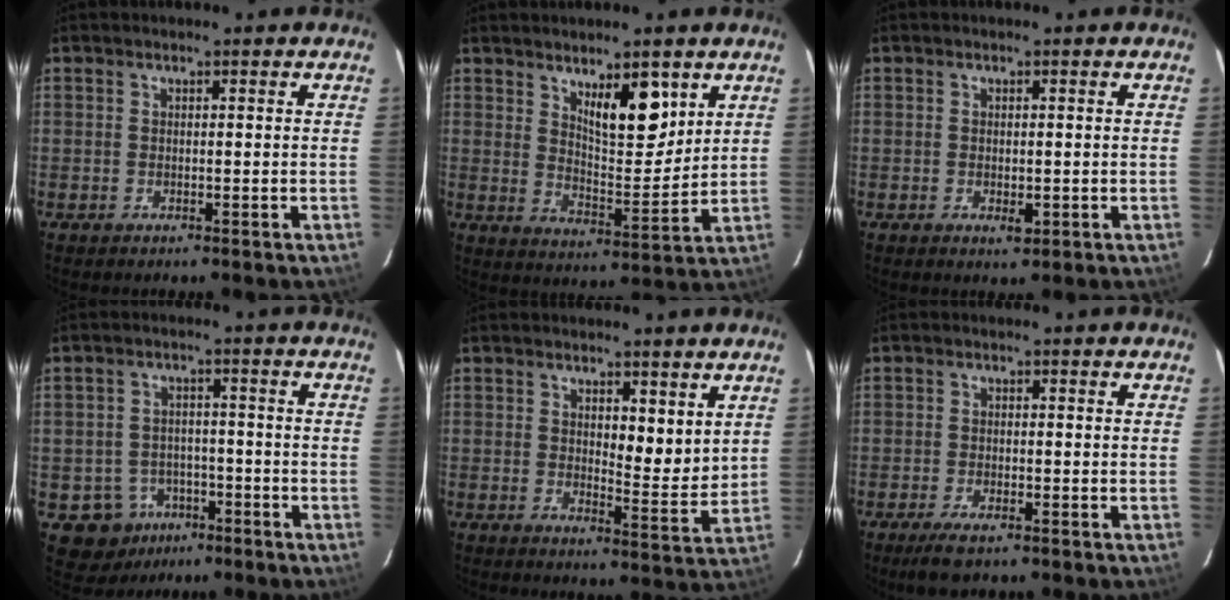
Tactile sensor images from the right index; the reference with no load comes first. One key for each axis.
{"total": 8.6, "fx": 4.8, "fy": 2.6, "fz": 6.7, "tx": -0.110, "ty": -0.009, "tz": 0.085}
{"total": 1.8, "fx": -0.5, "fy": 0.7, "fz": 1.6, "tx": -0.027, "ty": -0.003, "tz": -0.003}
{"total": 7.1, "fx": -3.2, "fy": 6.3, "fz": 1.0, "tx": -0.021, "ty": 0.010, "tz": -0.038}
{"total": 5.5, "fx": 2.7, "fy": 2.0, "fz": 4.4, "tx": -0.061, "ty": -0.018, "tz": 0.042}
{"total": 3.6, "fx": -2.5, "fy": 0.9, "fz": 2.3, "tx": -0.051, "ty": -0.006, "tz": -0.041}